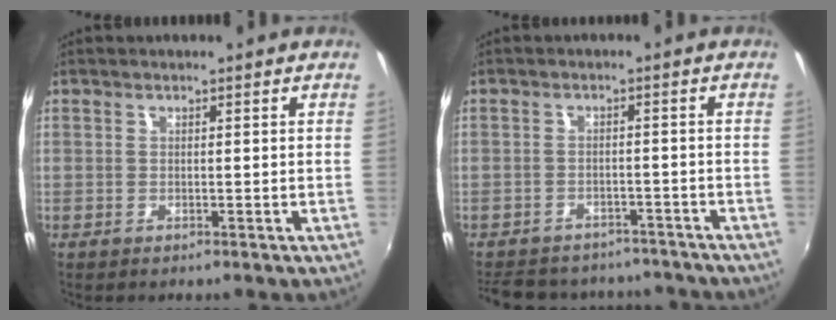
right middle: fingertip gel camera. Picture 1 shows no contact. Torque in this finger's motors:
{"motor_torque": [1.01, -1.09, -0.07, 0.01]}